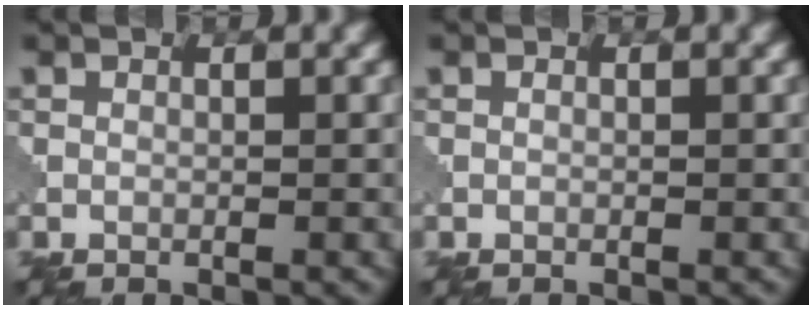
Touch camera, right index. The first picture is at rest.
{"total": 0.0}